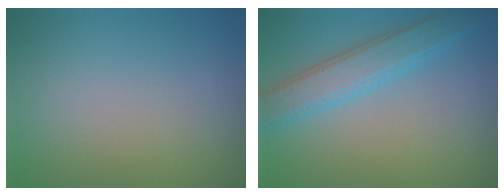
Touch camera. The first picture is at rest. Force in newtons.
{"total": 4.0, "press": 4.0, "slide": 0.1}